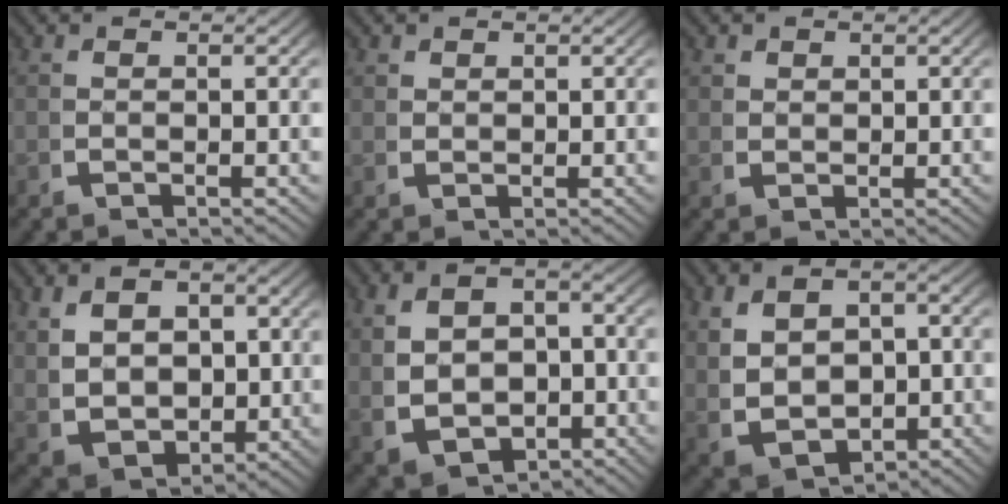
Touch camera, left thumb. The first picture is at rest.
{"total": 1.2, "force": [0.9, 0.7, 0.3], "torque": [0.000, 0.002, 0.021]}
{"total": 1.4, "force": [0.9, 1.0, 0.4], "torque": [-0.002, 0.001, 0.023]}
{"total": 8.8, "force": [0.1, 6.5, 5.9], "torque": [-0.121, -0.034, 0.021]}
{"total": 7.9, "force": [-1.1, 5.9, 5.2], "torque": [-0.085, -0.022, -0.003]}
{"total": 9.0, "force": [-1.0, 6.6, 6.0], "torque": [-0.112, -0.032, 0.004]}